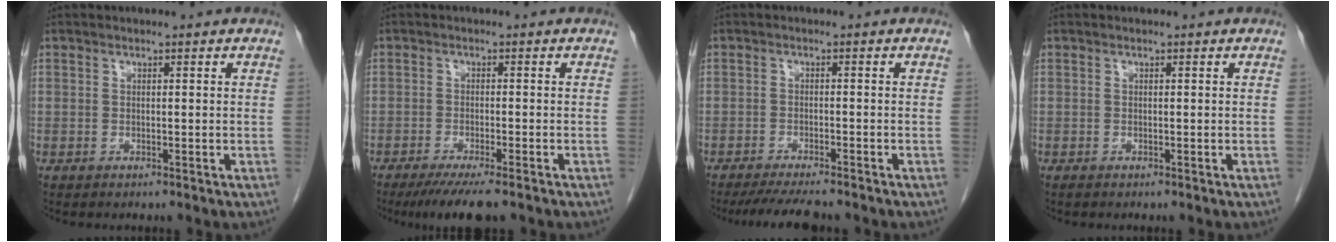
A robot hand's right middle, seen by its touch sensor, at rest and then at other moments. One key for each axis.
{"total": 7.1, "fx": -5.4, "fy": 0.6, "fz": 4.6, "tx": -0.069, "ty": -0.017, "tz": -0.083}
{"total": 7.0, "fx": -6.2, "fy": 0.5, "fz": 3.3, "tx": -0.048, "ty": -0.017, "tz": -0.098}
{"total": 0.0}